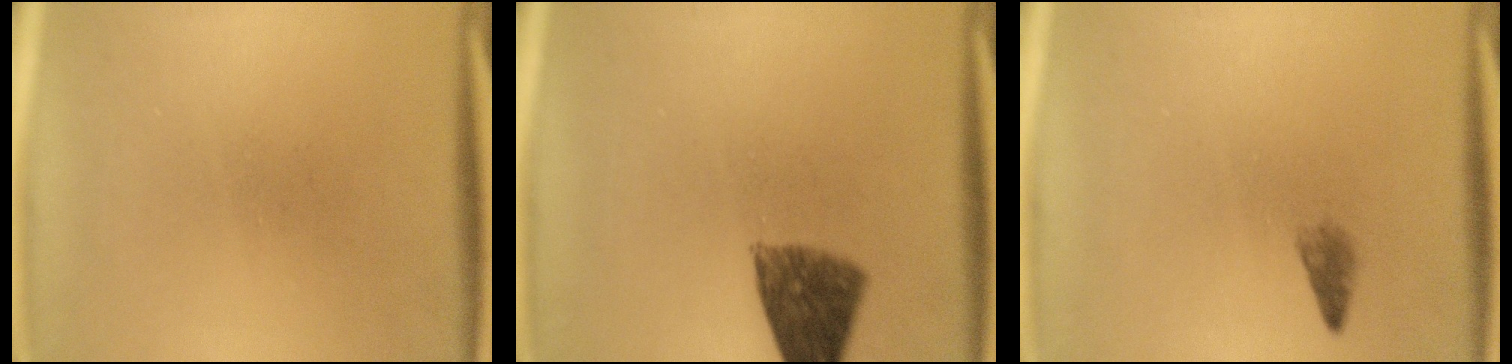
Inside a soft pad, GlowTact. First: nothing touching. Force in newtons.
{"total": 8.3}
{"total": 1.2}